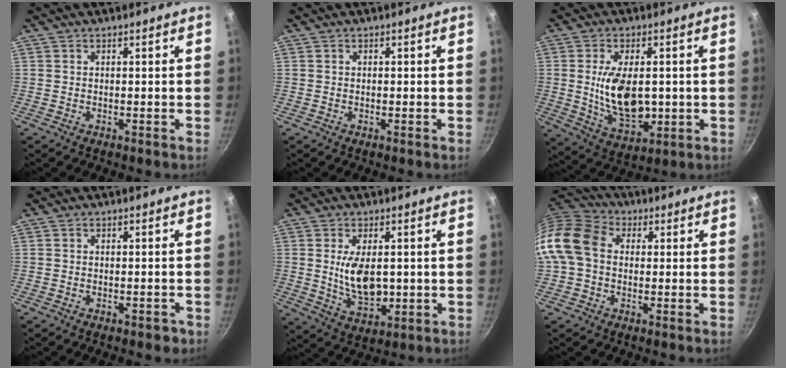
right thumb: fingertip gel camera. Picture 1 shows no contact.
{"total": 0.0}
{"total": 12.8, "force": [0.0, 7.2, 10.6], "torque": [-0.168, -0.014, 0.013]}
{"total": 2.0, "force": [-1.1, 1.1, 1.2], "torque": [-0.007, 0.016, -0.005]}
{"total": 9.1, "force": [0.4, 5.1, 7.5], "torque": [-0.114, -0.017, 0.017]}
{"total": 12.6, "force": [0.7, 9.7, 8.0], "torque": [-0.135, 0.024, -0.007]}